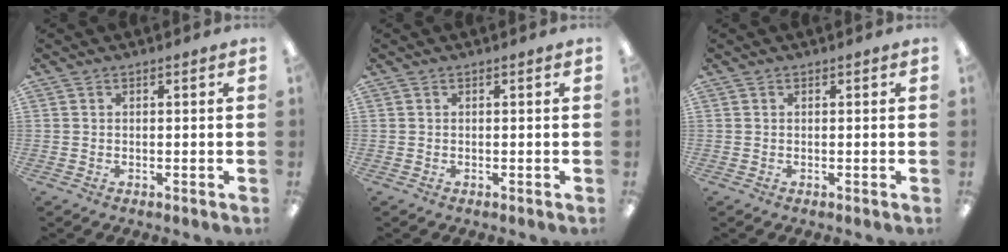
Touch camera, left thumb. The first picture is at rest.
{"total": 0.0}
{"total": 0.0}